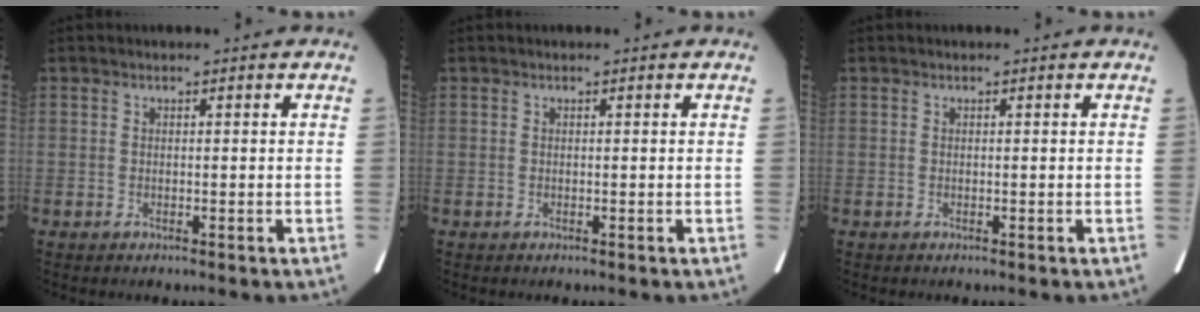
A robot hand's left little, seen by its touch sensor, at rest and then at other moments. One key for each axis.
{"total": 0.0}
{"total": 0.0}